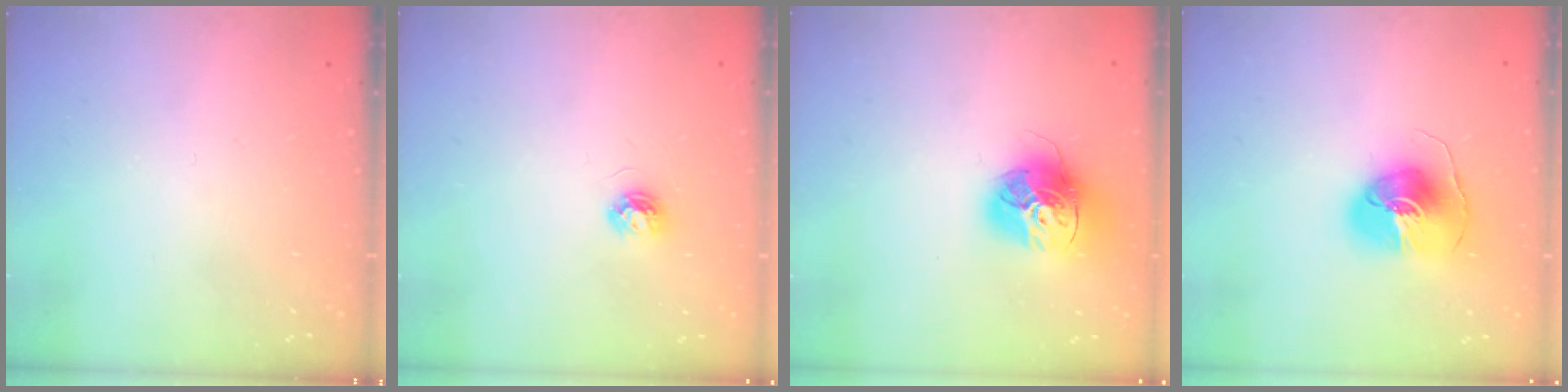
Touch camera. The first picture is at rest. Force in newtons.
{"total": 3.8, "press": 3.8, "slide": 0.4}
{"total": 17.1, "press": 17.0, "slide": 1.5}
{"total": 9.9, "press": 9.9, "slide": 1.3}